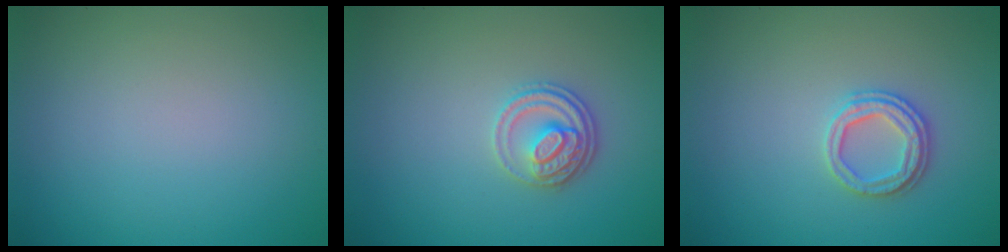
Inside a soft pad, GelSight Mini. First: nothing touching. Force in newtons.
{"total": 2.7, "press": 2.5, "slide": 1.0}
{"total": 2.6, "press": 2.4, "slide": 0.8}